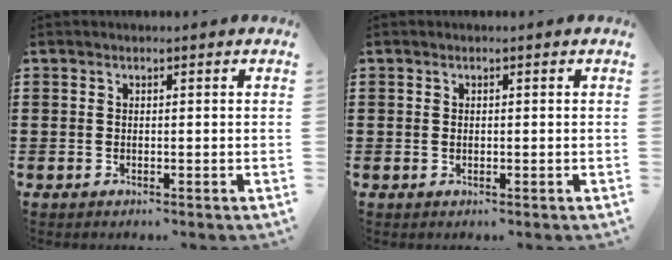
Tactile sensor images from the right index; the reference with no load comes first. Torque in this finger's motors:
{"motor_torque": [0.96, 1.18, 0.05, -0.02]}